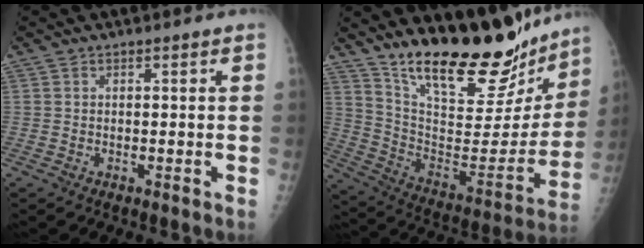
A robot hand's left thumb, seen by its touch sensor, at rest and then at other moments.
{"total": 27.1, "force": [22.2, 8.3, 13.2], "torque": [-0.169, -0.122, 0.342]}